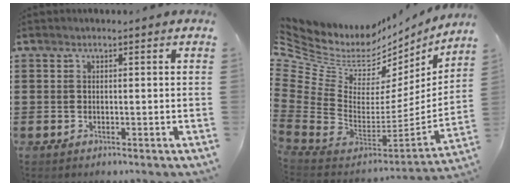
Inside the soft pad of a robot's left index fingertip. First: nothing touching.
{"total": 7.0, "force": [5.2, 3.9, 2.7], "torque": [-0.113, -0.072, 0.082]}